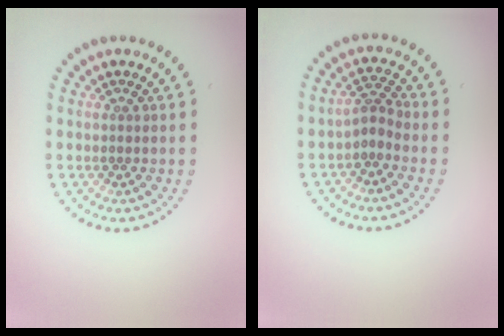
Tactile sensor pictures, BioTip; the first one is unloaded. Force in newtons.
{"total": 1.9, "press": 1.2, "slide": 1.4}